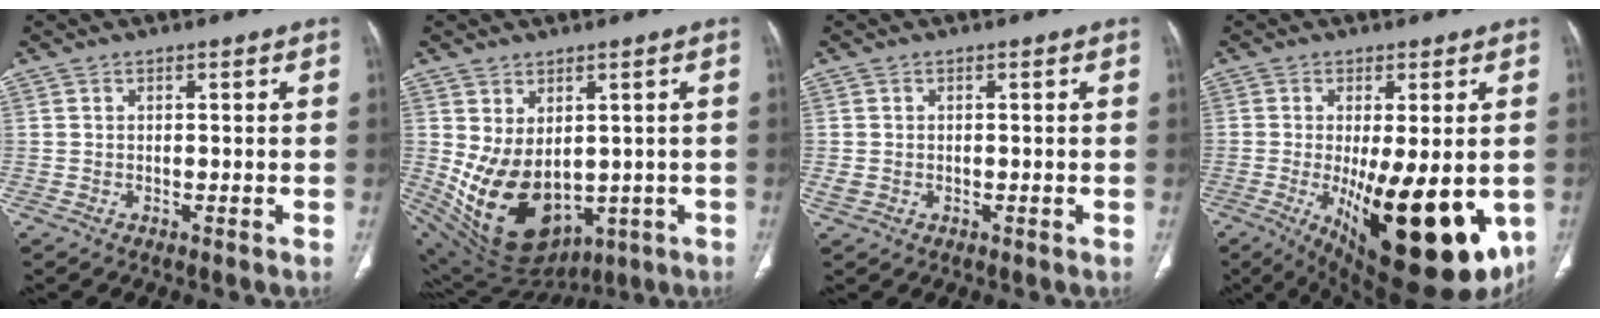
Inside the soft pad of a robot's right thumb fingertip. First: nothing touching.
{"total": 15.9, "force": [-1.1, 10.8, 11.6], "torque": [-0.188, -0.018, 0.024]}
{"total": 1.5, "force": [-0.2, 1.3, 0.8], "torque": [-0.022, 0.000, 0.000]}
{"total": 22.8, "force": [-5.7, 8.1, 20.5], "torque": [-0.255, -0.038, -0.058]}